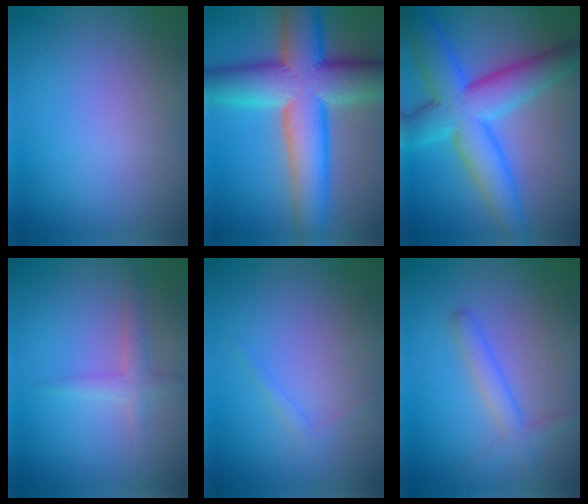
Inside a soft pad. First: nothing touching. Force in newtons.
{"total": 13.0, "press": 13.0, "slide": 0.2}
{"total": 9.1, "press": 9.1, "slide": 0.3}
{"total": 1.7, "press": 1.7, "slide": 0.1}
{"total": 0.8, "press": 0.8, "slide": 0.0}
{"total": 2.5, "press": 2.5, "slide": 0.1}